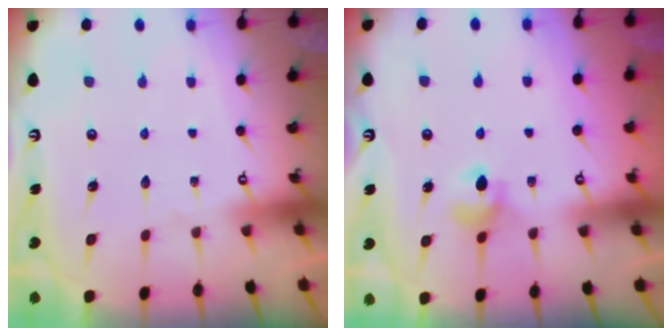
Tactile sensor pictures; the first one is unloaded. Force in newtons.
{"total": 6.0, "press": 6.0, "slide": 0.6}